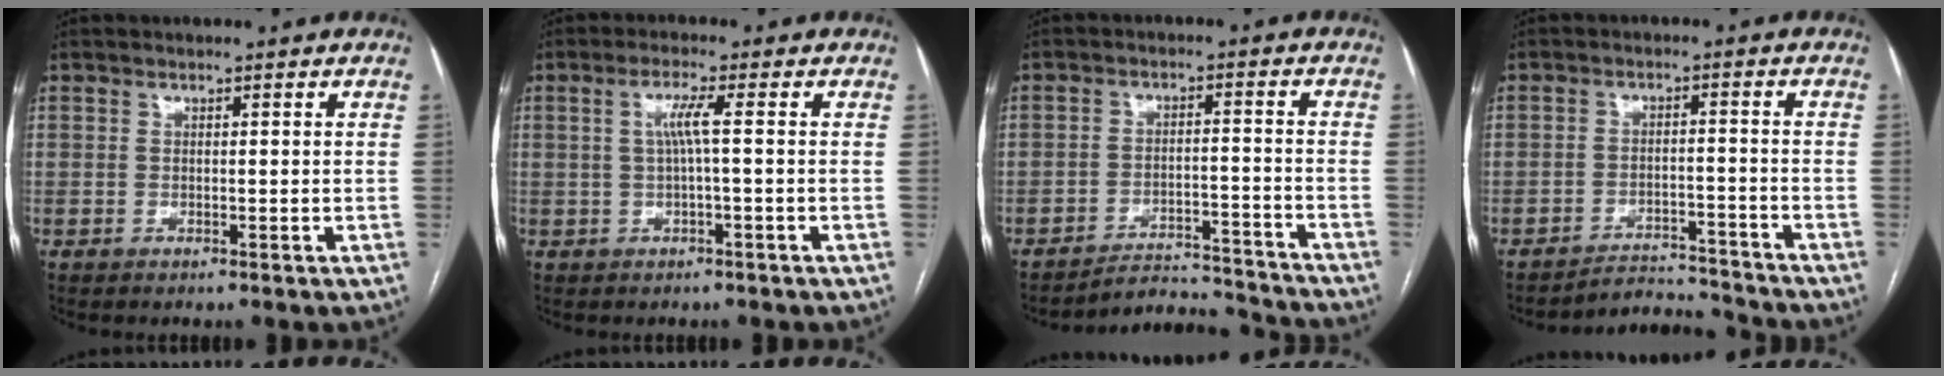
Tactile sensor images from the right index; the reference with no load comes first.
{"total": 3.2, "force": [0.2, -0.5, 3.1], "torque": [-0.063, 0.008, 0.006]}
{"total": 9.6, "force": [-9.6, -0.1, -0.4], "torque": [0.009, 0.019, -0.143]}
{"total": 6.5, "force": [-6.4, -0.4, -1.2], "torque": [0.019, 0.011, -0.103]}